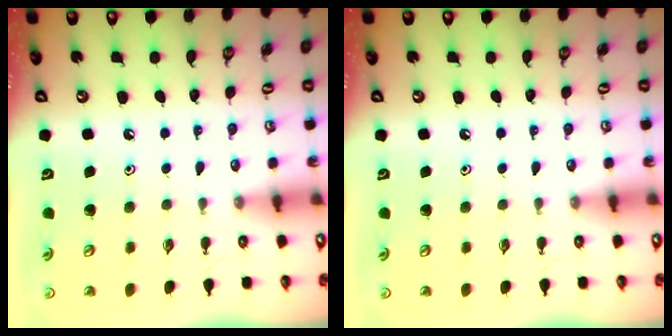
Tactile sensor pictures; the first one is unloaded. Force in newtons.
{"total": 0.0}